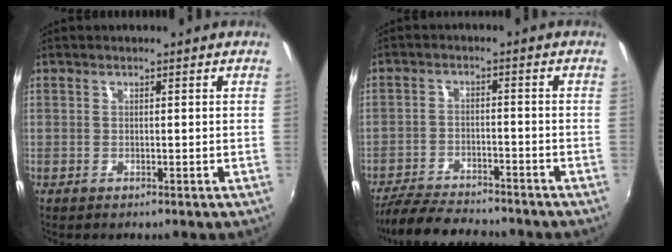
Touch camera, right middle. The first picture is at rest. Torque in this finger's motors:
{"motor_torque": [1.01, -1.13, 0.19, 0.09]}